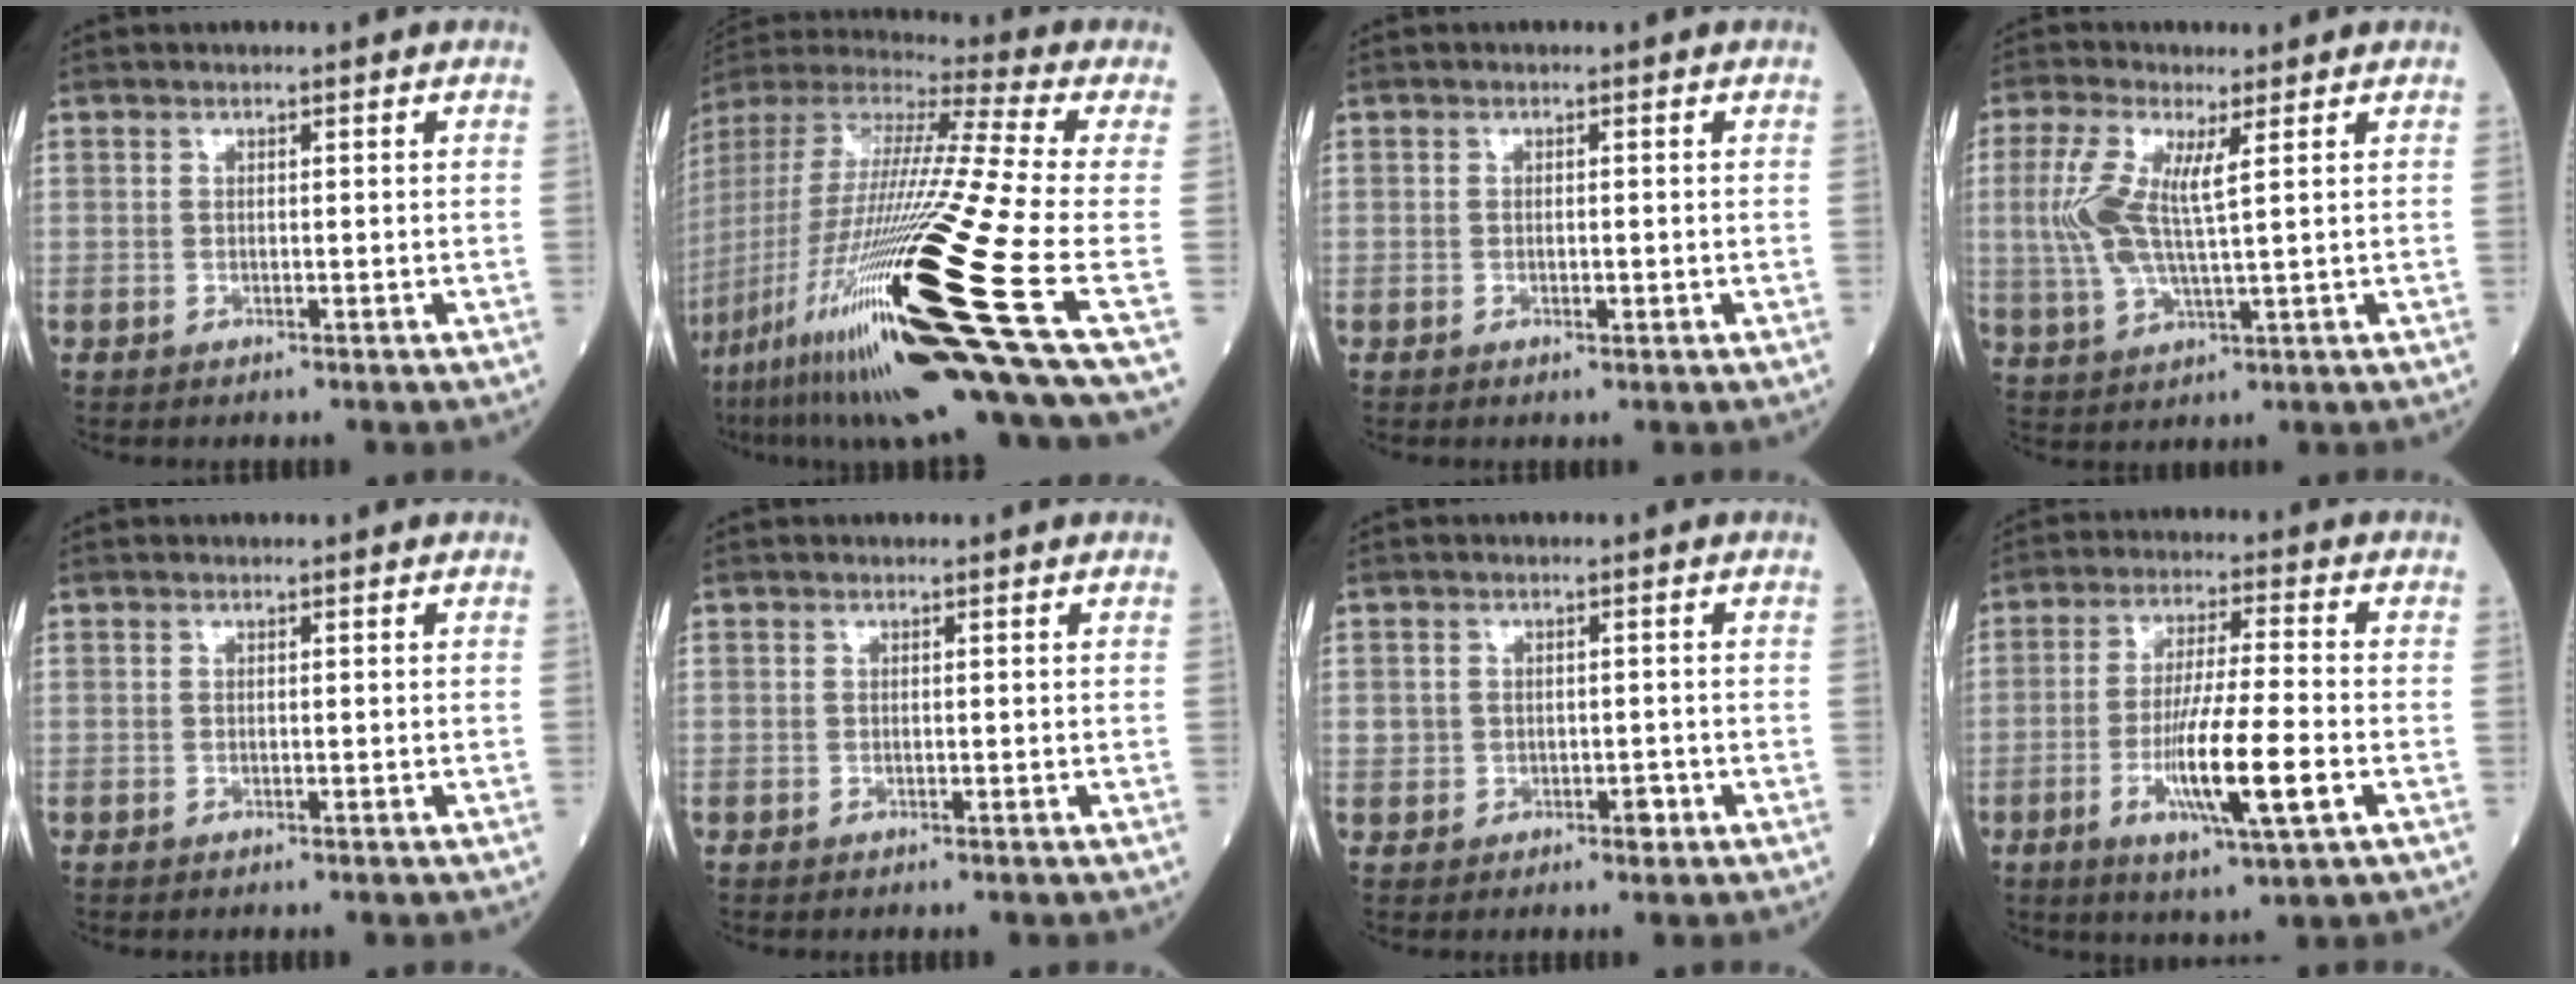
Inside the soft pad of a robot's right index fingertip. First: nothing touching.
{"total": 34.5, "force": [-12.8, 1.3, 32.0], "torque": [-0.602, -0.058, -0.239]}
{"total": 1.1, "force": [-0.2, 0.4, 1.0], "torque": [-0.018, -0.002, -0.002]}
{"total": 8.4, "force": [2.0, 1.6, 8.0], "torque": [-0.196, 0.004, 0.041]}
{"total": 0.0}
{"total": 0.0}
{"total": 2.5, "force": [-0.5, 2.1, 1.4], "torque": [-0.018, 0.008, 0.000]}
{"total": 12.1, "force": [-3.5, 0.6, 11.5], "torque": [-0.215, -0.017, -0.063]}